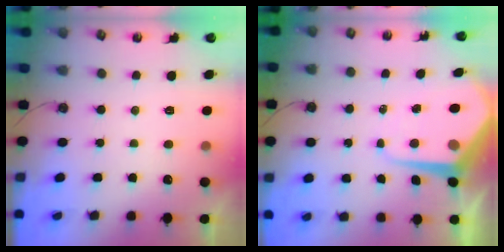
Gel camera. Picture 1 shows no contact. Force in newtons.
{"total": 7.6, "press": 7.6, "slide": 0.6}